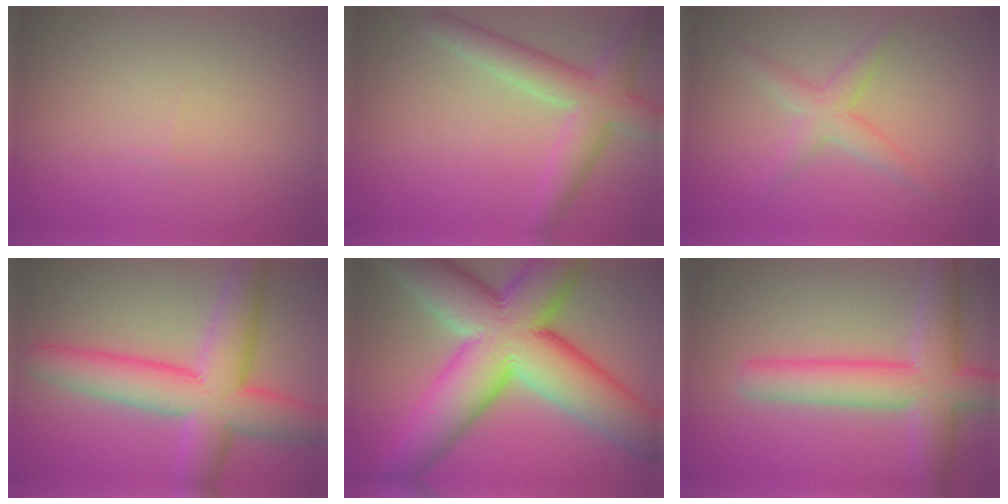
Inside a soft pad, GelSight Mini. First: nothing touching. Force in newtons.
{"total": 4.7, "press": 4.7, "slide": 0.2}
{"total": 2.5, "press": 2.5, "slide": 0.1}
{"total": 8.6, "press": 8.6, "slide": 0.1}
{"total": 16.2, "press": 16.2, "slide": 0.8}
{"total": 6.5, "press": 6.5, "slide": 0.3}